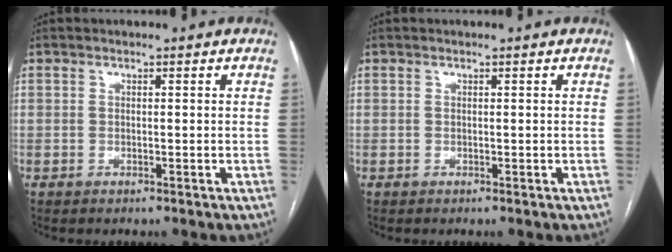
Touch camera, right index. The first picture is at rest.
{"total": 0.0}